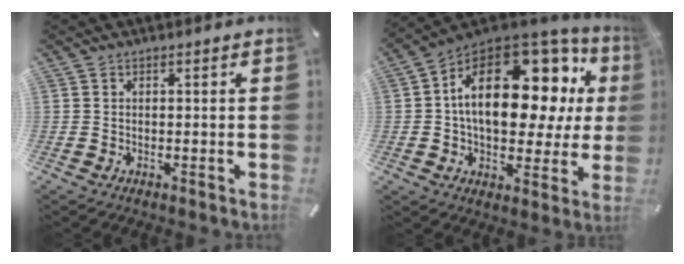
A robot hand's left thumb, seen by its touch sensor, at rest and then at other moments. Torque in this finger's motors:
{"motor_torque": [2.31, 2.24, 2.07, -0.46, 0.45]}